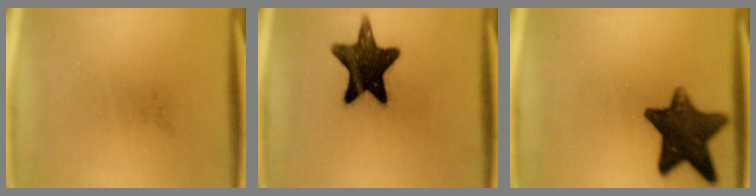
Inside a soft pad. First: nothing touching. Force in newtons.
{"total": 15.3}
{"total": 12.9}